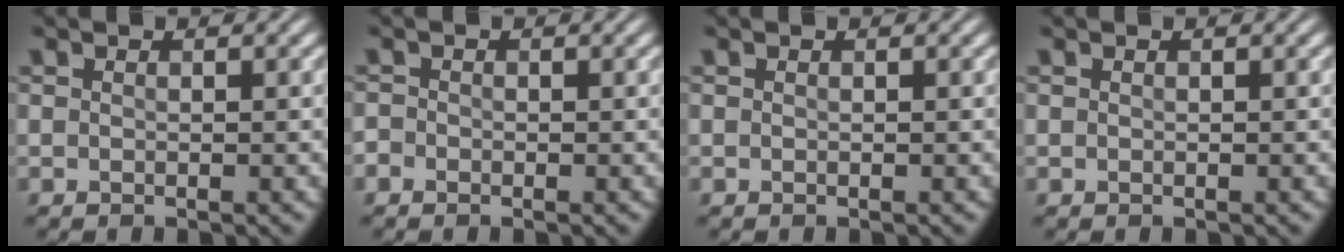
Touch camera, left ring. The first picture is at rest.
{"total": 0.7, "force": [-0.5, 0.5, 0.0], "torque": [0.002, -0.001, -0.012]}
{"total": 0.0}
{"total": 0.0}